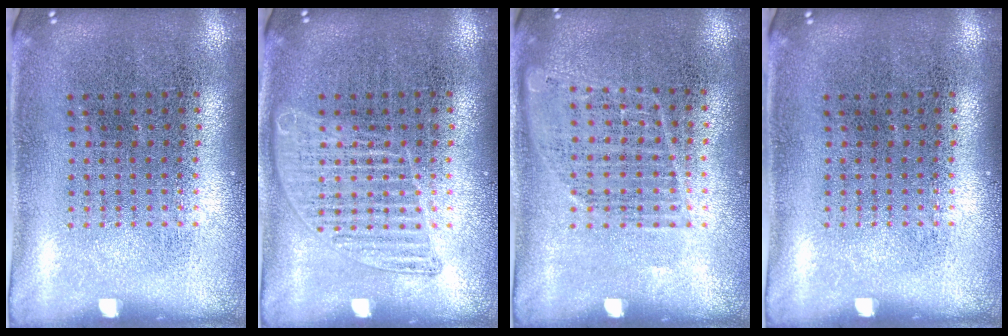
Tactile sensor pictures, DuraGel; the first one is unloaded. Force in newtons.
{"total": 1.7, "press": 1.7, "slide": 0.3}
{"total": 0.9, "press": 0.8, "slide": 0.2}
{"total": 0.0}